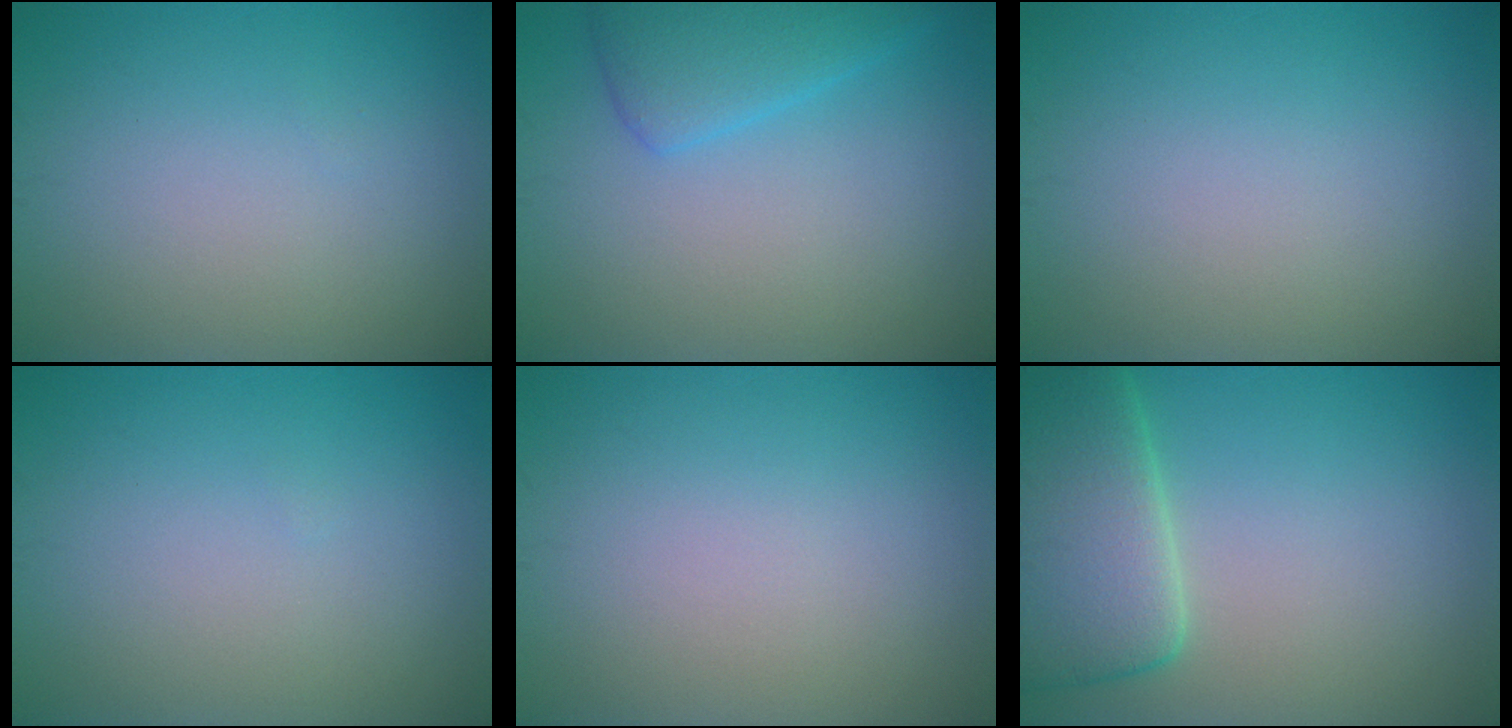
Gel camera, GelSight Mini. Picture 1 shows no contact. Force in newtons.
{"total": 3.5, "press": 3.5, "slide": 0.2}
{"total": 0.0}
{"total": 0.0}
{"total": 0.0}
{"total": 7.7, "press": 7.7, "slide": 0.9}